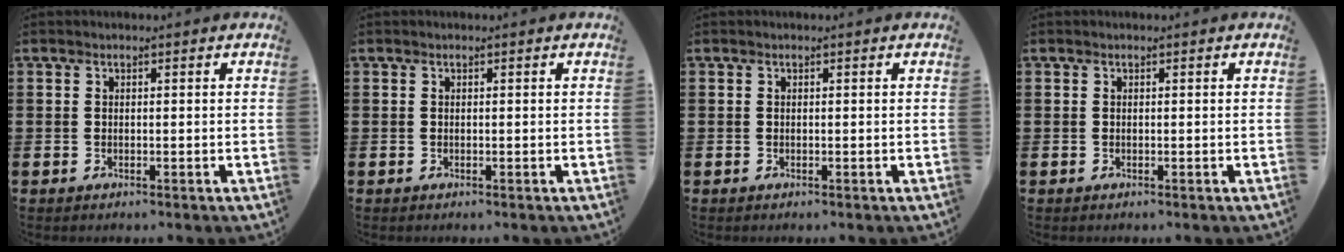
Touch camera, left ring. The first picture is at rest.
{"total": 0.0}
{"total": 0.0}
{"total": 0.0}